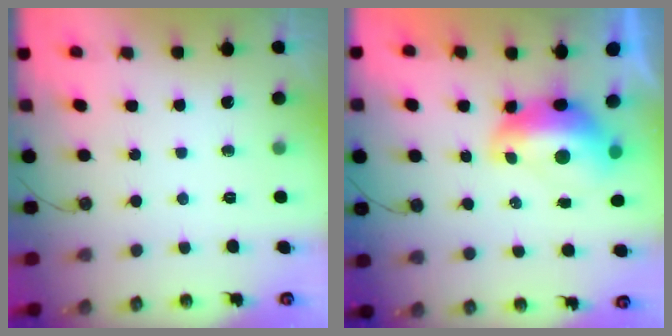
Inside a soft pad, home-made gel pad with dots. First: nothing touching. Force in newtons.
{"total": 2.9, "press": 2.8, "slide": 0.7}